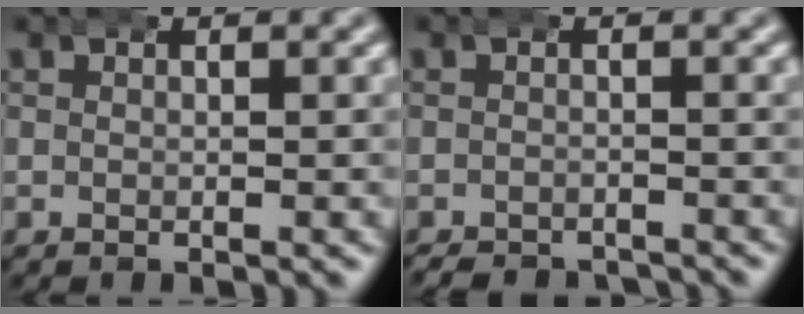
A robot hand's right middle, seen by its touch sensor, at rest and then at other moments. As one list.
[{"total": 2.7, "force": [-2.7, 0.4, 0.0], "torque": [0.001, -0.014, -0.039]}]